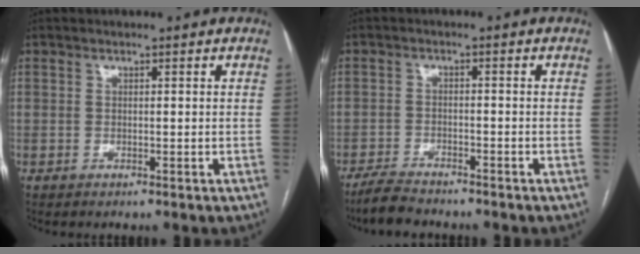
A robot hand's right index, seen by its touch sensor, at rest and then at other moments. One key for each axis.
{"total": 5.1, "fx": -4.6, "fy": 1.0, "fz": 1.9, "tx": -0.039, "ty": -0.014, "tz": -0.084}